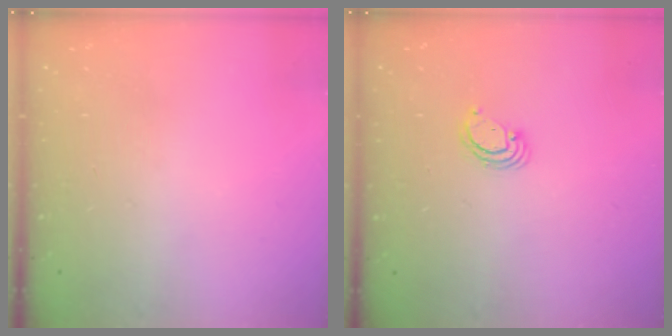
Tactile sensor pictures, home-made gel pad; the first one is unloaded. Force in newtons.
{"total": 2.7, "press": 2.7, "slide": 0.2}